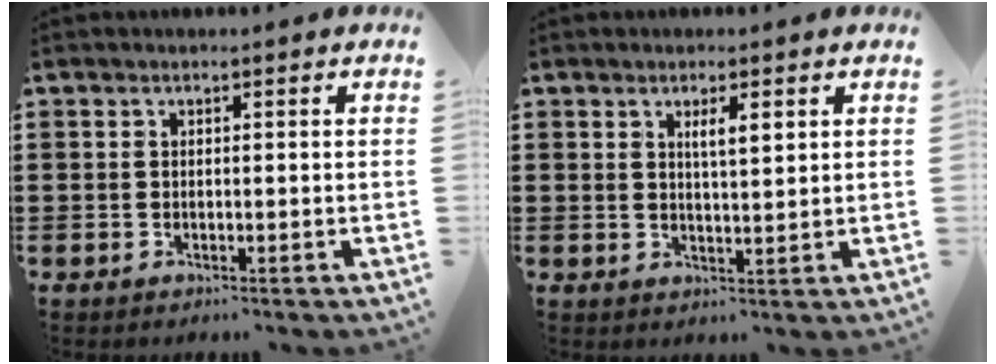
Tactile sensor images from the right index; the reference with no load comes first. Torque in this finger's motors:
{"motor_torque": [0.95, 0.70, 0.25, 0.08]}